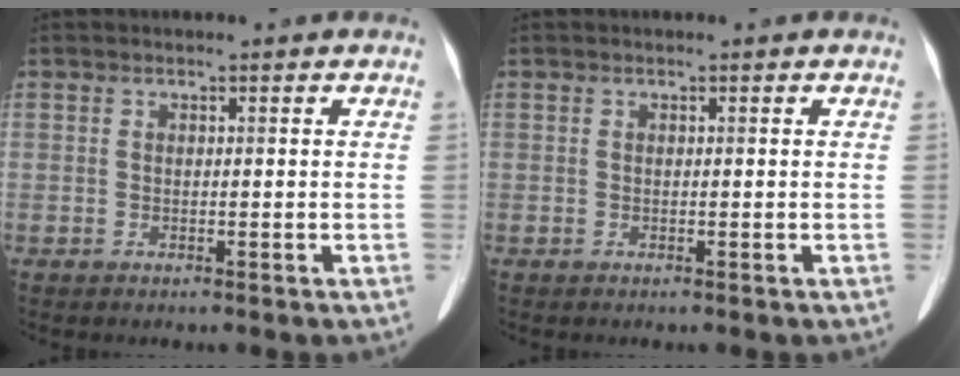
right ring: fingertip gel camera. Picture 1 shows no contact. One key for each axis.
{"total": 0.0}